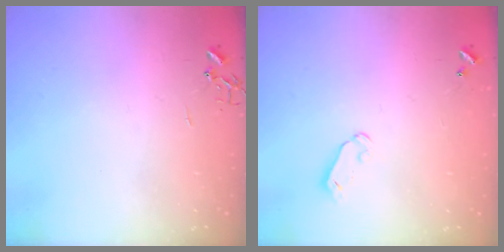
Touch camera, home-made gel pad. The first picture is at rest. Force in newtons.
{"total": 4.0, "press": 4.0, "slide": 0.4}